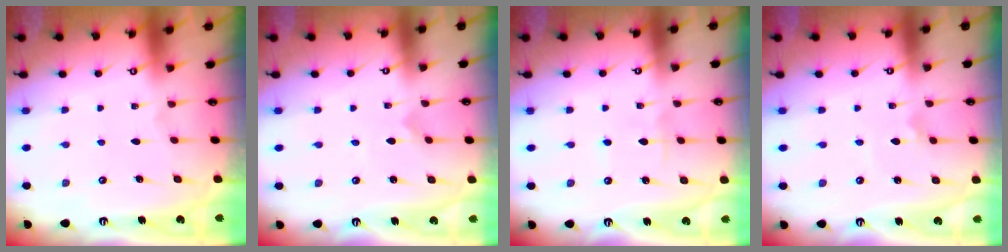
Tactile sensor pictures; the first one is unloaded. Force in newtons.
{"total": 0.0}
{"total": 2.9, "press": 2.9, "slide": 0.3}
{"total": 1.7, "press": 1.7, "slide": 0.4}